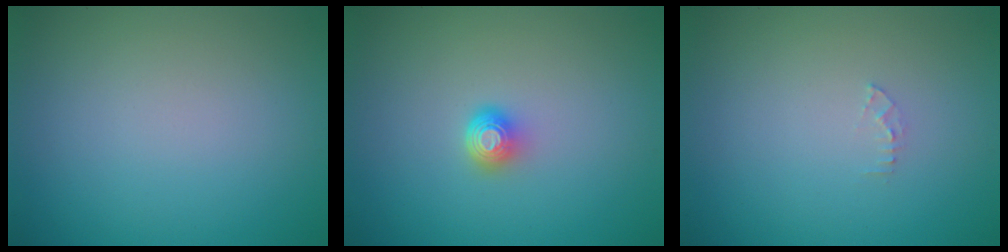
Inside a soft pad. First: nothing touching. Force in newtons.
{"total": 1.6, "press": 1.2, "slide": 1.1}
{"total": 0.7, "press": 0.7, "slide": 0.1}